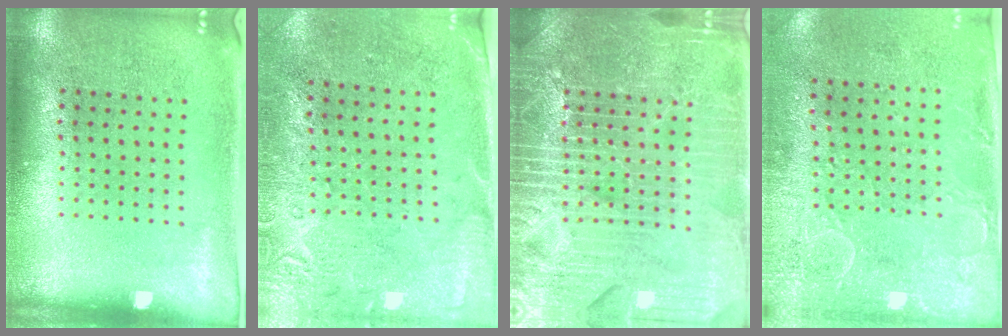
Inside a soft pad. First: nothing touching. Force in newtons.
{"total": 2.8, "press": 2.4, "slide": 1.4}
{"total": 7.0, "press": 7.0, "slide": 0.8}
{"total": 3.0, "press": 2.3, "slide": 1.9}